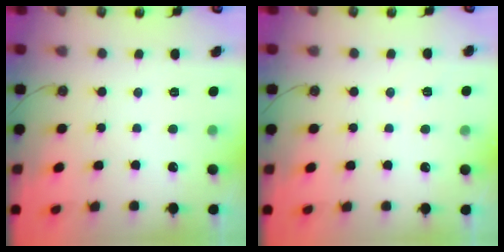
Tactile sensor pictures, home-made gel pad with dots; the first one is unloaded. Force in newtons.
{"total": 5.1, "press": 3.8, "slide": 3.4}